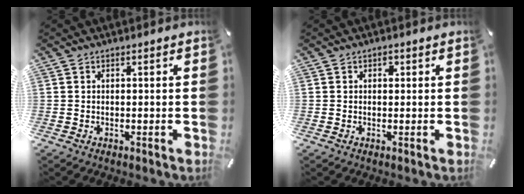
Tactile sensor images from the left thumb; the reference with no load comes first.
{"total": 1.2, "force": [0.4, 0.9, 0.8], "torque": [-0.009, 0.001, 0.004]}